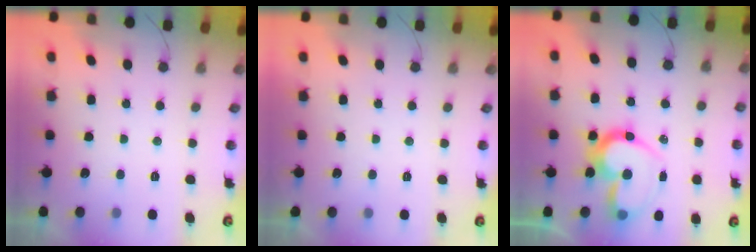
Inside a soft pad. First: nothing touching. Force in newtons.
{"total": 1.7, "press": 1.7, "slide": 0.0}
{"total": 16.2, "press": 16.1, "slide": 1.7}